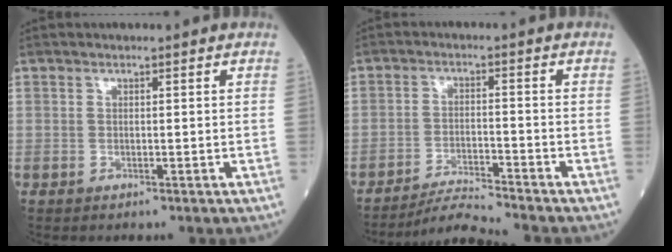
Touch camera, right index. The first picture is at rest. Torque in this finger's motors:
{"motor_torque": [0.14, -0.30, 0.07, 0.03]}